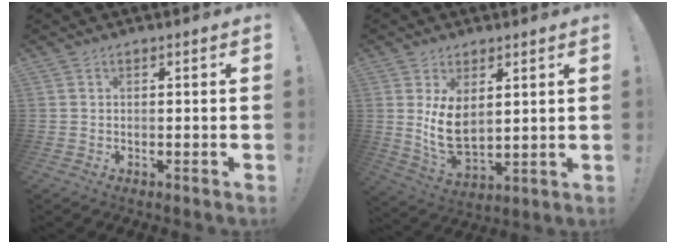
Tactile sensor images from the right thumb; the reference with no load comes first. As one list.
[{"total": 9.1, "force": [3.2, 5.4, 6.6], "torque": [-0.138, -0.032, 0.060]}]